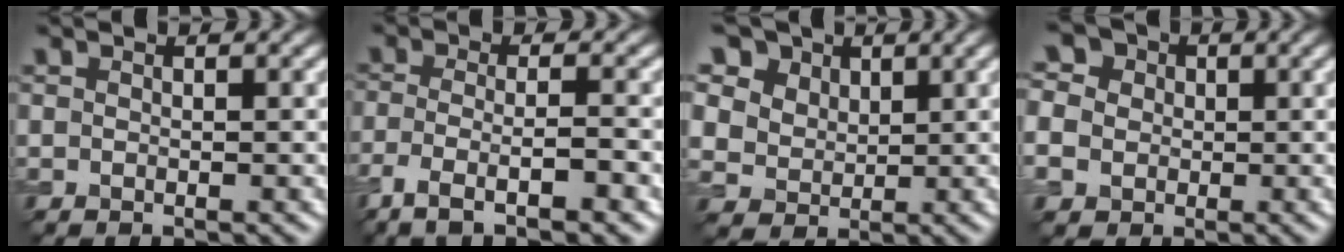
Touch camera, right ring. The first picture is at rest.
{"total": 5.8, "force": [-3.1, 1.5, 4.6], "torque": [-0.083, -0.008, -0.060]}
{"total": 12.8, "force": [7.3, 9.2, 5.1], "torque": [-0.153, 0.029, 0.121]}
{"total": 8.6, "force": [1.2, 7.7, 3.8], "torque": [-0.085, 0.028, -0.013]}